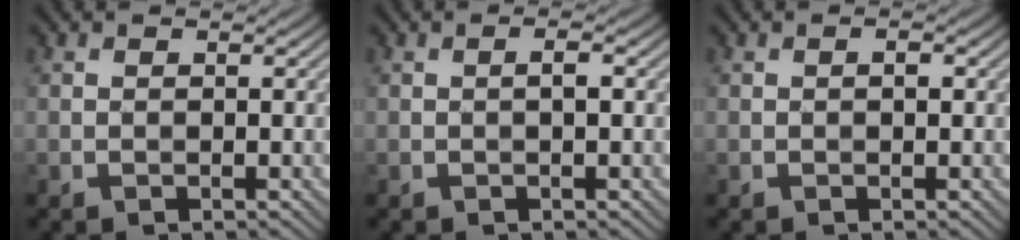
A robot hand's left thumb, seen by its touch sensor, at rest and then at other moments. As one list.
[{"total": 1.1, "force": [0.0, 0.1, 1.1], "torque": [-0.018, 0.003, -0.001]}, {"total": 0.9, "force": [0.1, 0.3, 0.8], "torque": [-0.012, 0.000, 0.000]}]